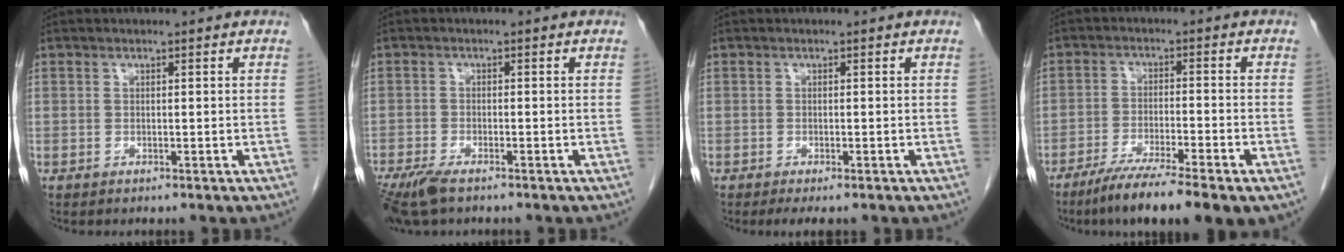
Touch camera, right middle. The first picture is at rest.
{"total": 5.9, "force": [-4.3, 1.6, 3.7], "torque": [-0.074, -0.015, -0.077]}
{"total": 3.0, "force": [-2.2, 0.8, 1.8], "torque": [-0.023, -0.008, -0.029]}
{"total": 10.7, "force": [-7.5, 0.5, 7.7], "torque": [-0.122, -0.025, -0.119]}